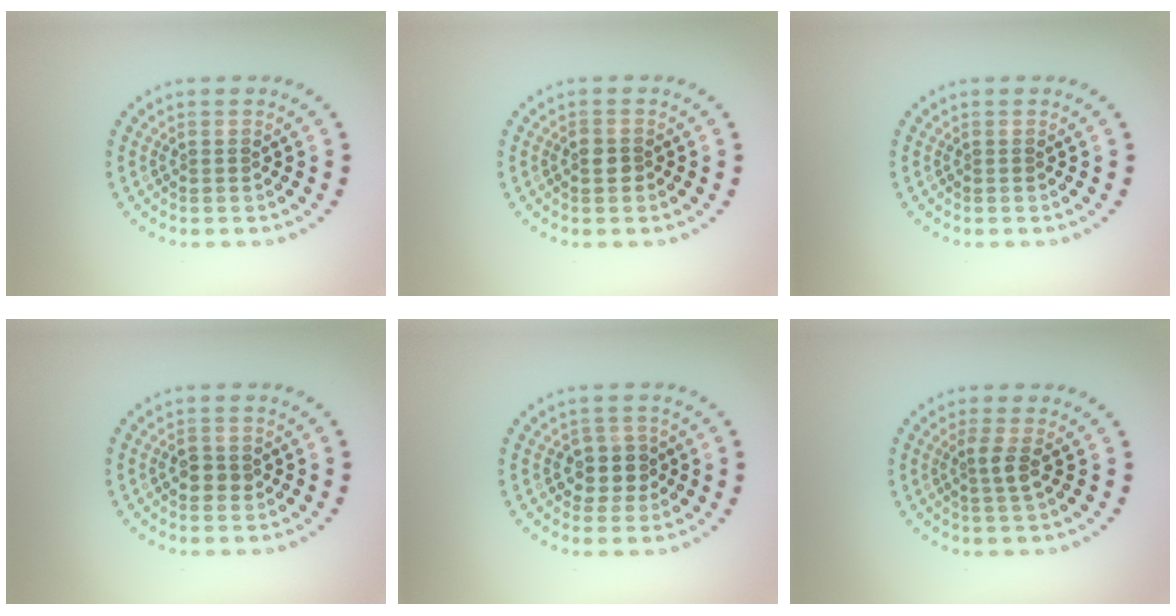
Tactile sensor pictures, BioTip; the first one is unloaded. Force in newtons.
{"total": 1.4, "press": 1.3, "slide": 0.4}
{"total": 0.0}
{"total": 1.6, "press": 1.6, "slide": 0.1}
{"total": 2.7, "press": 2.5, "slide": 1.1}
{"total": 1.7, "press": 1.3, "slide": 1.1}